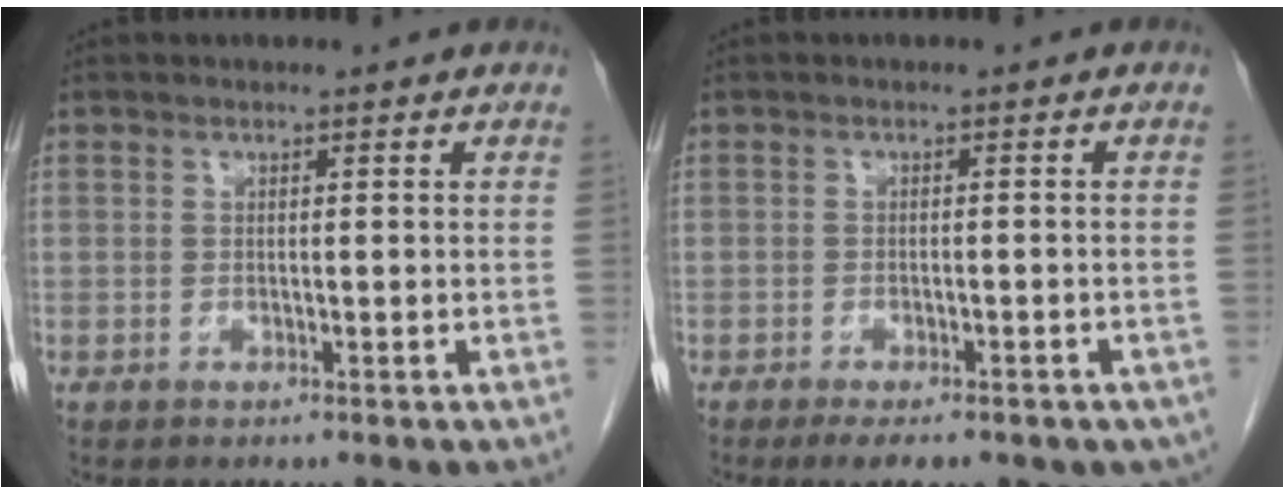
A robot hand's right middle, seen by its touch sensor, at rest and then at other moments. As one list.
[{"total": 10.1, "force": [-7.1, 4.1, 5.9], "torque": [-0.076, -0.006, -0.084]}]